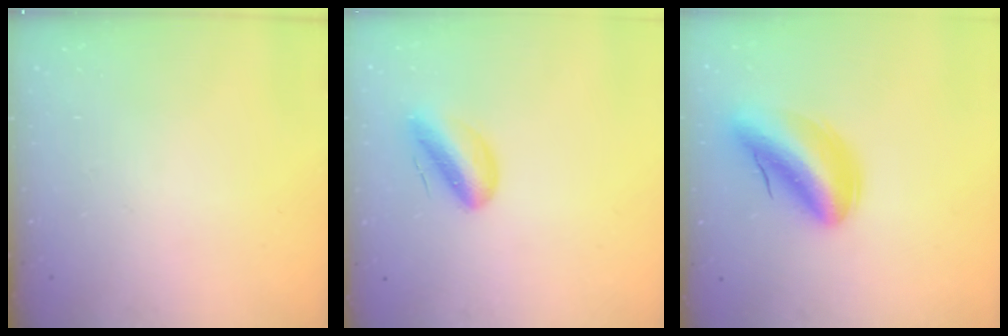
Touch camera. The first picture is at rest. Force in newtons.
{"total": 9.2, "press": 8.7, "slide": 2.9}
{"total": 11.0, "press": 10.5, "slide": 3.3}